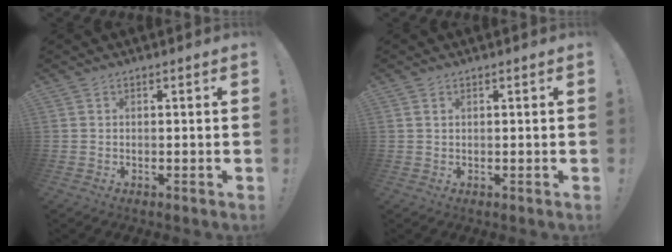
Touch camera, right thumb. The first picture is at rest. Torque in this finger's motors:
{"motor_torque": [-0.01, -0.11, -0.32, 0.10, -0.03]}